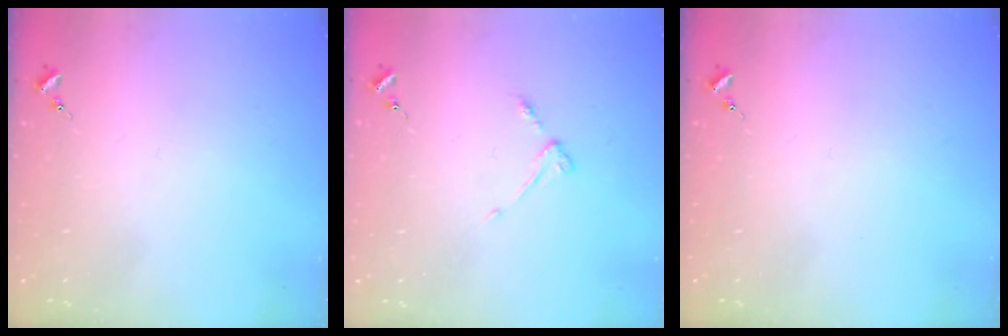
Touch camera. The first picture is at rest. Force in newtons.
{"total": 4.7, "press": 4.7, "slide": 0.7}
{"total": 0.0}